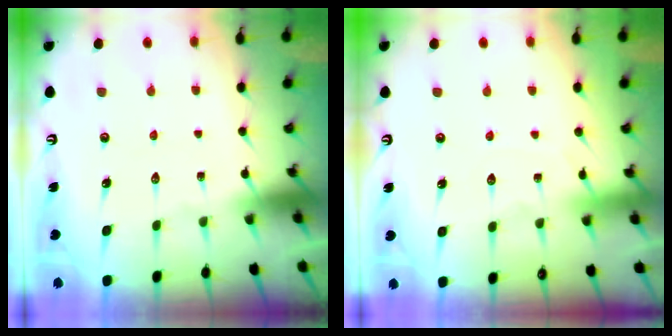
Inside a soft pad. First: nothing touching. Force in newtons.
{"total": 3.7, "press": 3.6, "slide": 0.4}